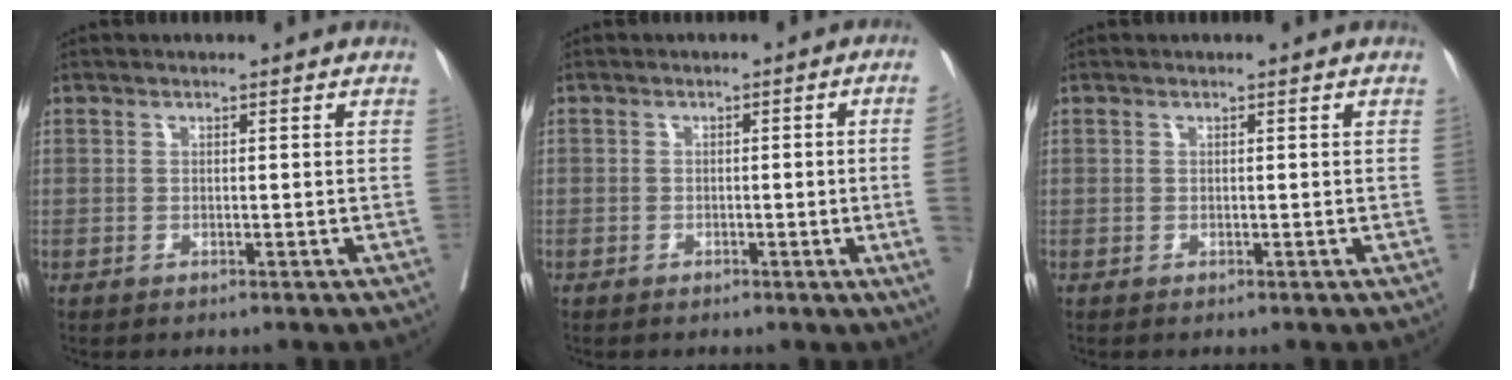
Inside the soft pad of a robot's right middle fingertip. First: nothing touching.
{"total": 5.4, "force": [-1.1, -1.2, 5.2], "torque": [-0.058, -0.004, -0.015]}
{"total": 0.0}